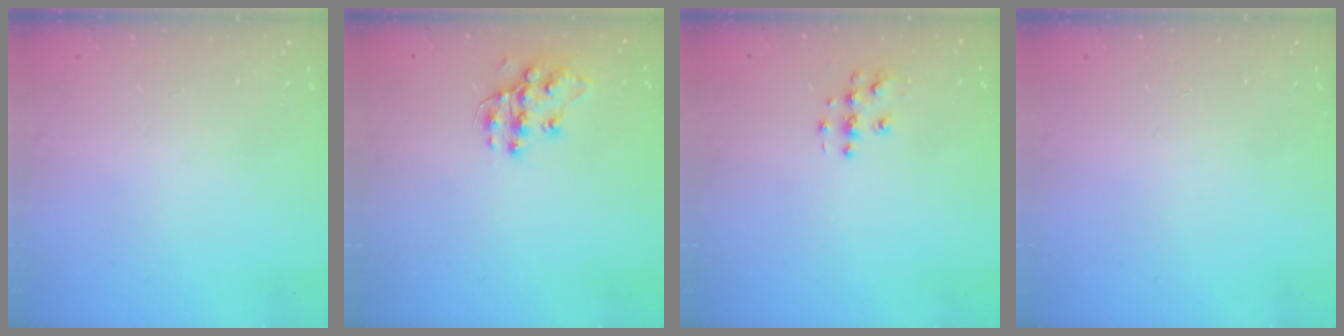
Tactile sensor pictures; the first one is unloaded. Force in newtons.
{"total": 11.3, "press": 11.3, "slide": 0.2}
{"total": 5.9, "press": 5.9, "slide": 0.1}
{"total": 0.0}